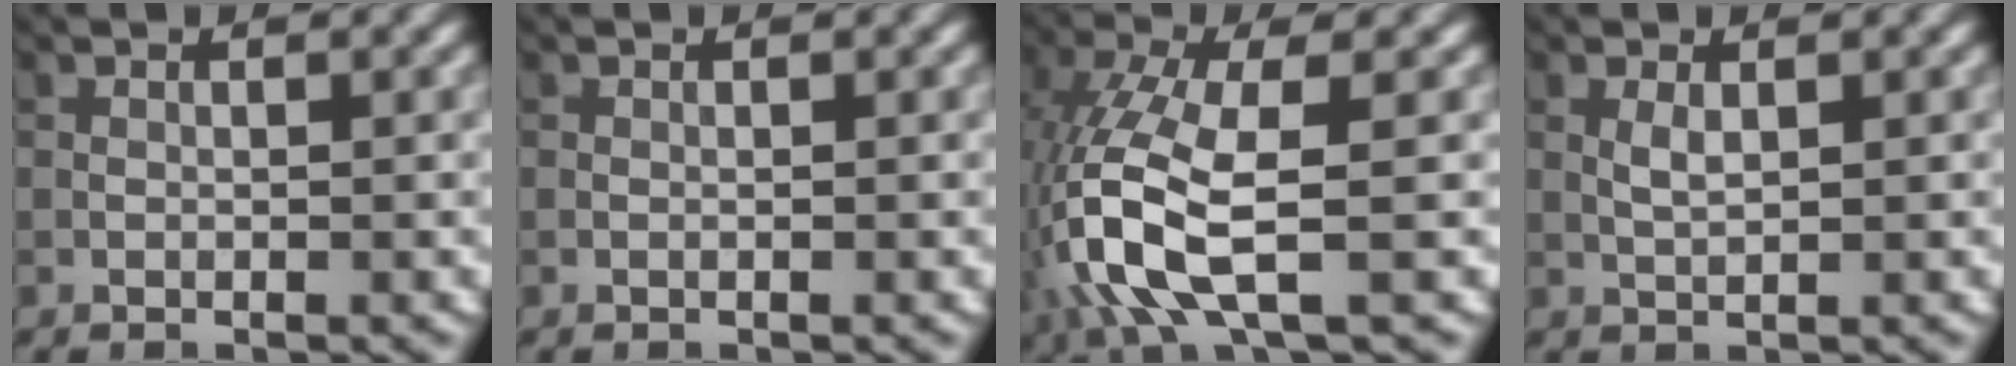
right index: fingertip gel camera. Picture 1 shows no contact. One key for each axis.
{"total": 0.0}
{"total": 8.0, "fx": -1.8, "fy": 3.1, "fz": 7.2, "tx": -0.183, "ty": 0.001, "tz": -0.039}
{"total": 1.2, "fx": 0.3, "fy": 0.4, "fz": 1.0, "tx": -0.028, "ty": 0.001, "tz": 0.008}